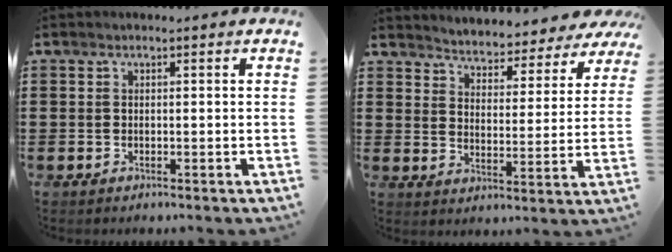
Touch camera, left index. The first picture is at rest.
{"total": 3.7, "force": [3.7, -0.2, -0.3], "torque": [-0.020, -0.037, 0.057]}